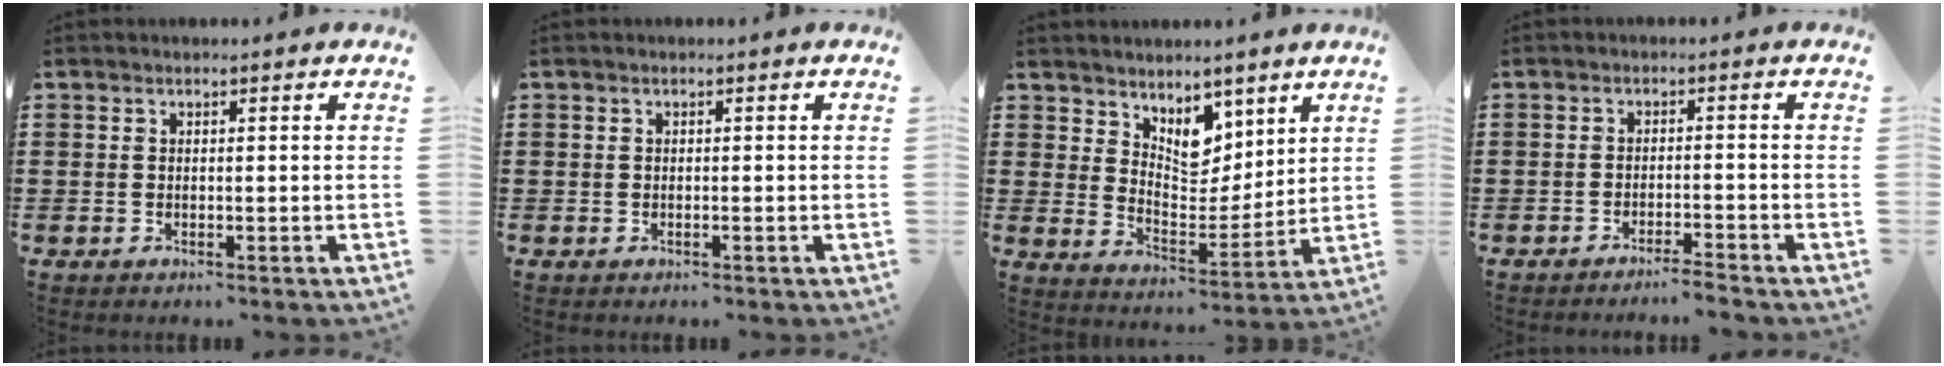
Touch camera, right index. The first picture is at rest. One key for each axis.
{"total": 0.0}
{"total": 6.7, "fx": 5.2, "fy": 3.8, "fz": 1.5, "tx": -0.043, "ty": -0.029, "tz": 0.096}
{"total": 2.4, "fx": -2.3, "fy": -0.3, "fz": 0.5, "tx": -0.012, "ty": 0.001, "tz": -0.047}